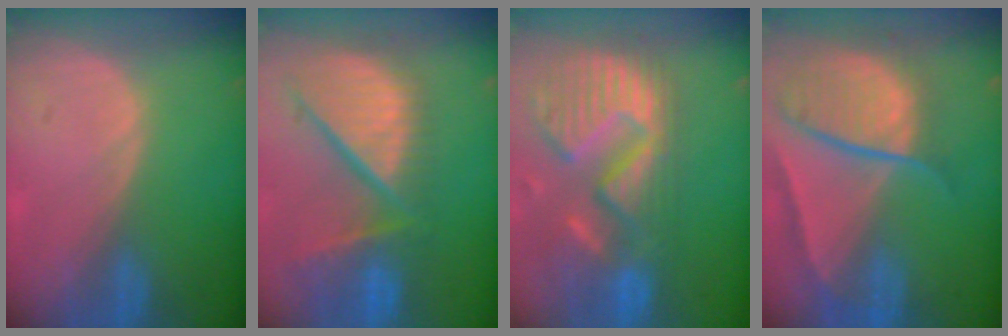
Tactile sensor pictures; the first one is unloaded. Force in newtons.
{"total": 13.1, "press": 10.9, "slide": 7.3}
{"total": 14.2, "press": 11.8, "slide": 7.8}
{"total": 10.6, "press": 8.9, "slide": 5.8}